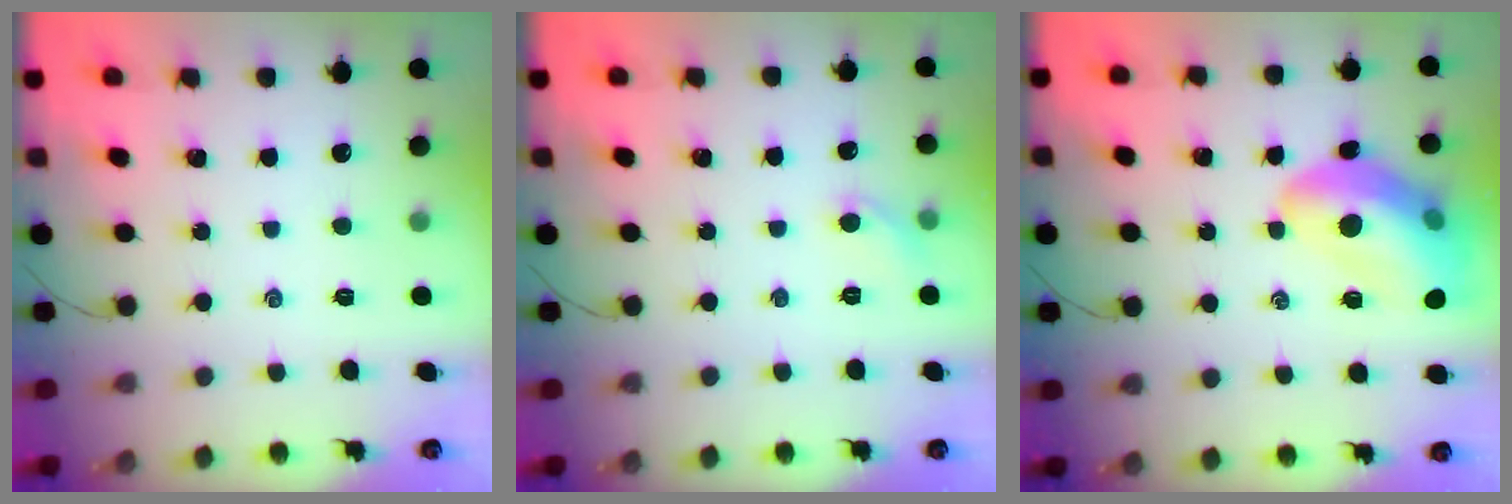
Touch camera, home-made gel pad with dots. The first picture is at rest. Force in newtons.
{"total": 4.5, "press": 4.3, "slide": 1.6}
{"total": 17.3, "press": 17.0, "slide": 2.9}